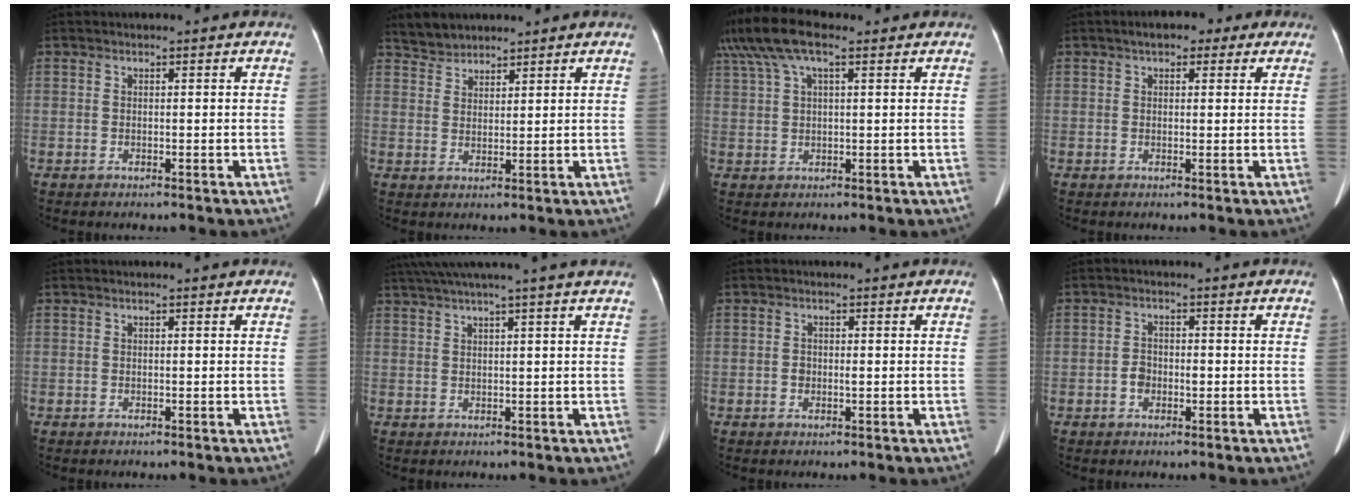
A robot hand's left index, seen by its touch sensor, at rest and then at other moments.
{"total": 3.7, "force": [3.4, 1.5, 0.2], "torque": [-0.006, 0.017, 0.064]}
{"total": 10.6, "force": [6.9, 3.5, 7.2], "torque": [-0.159, 0.052, 0.133]}
{"total": 4.8, "force": [2.8, 2.6, 2.9], "torque": [-0.035, 0.026, 0.037]}
{"total": 0.9, "force": [0.9, 0.1, 0.2], "torque": [-0.010, 0.014, 0.012]}
{"total": 10.0, "force": [8.2, -2.0, 5.2], "torque": [-0.084, 0.026, 0.112]}
{"total": 0.9, "force": [0.0, 0.6, 0.7], "torque": [-0.013, 0.001, -0.001]}
{"total": 2.2, "force": [-0.6, 1.6, 1.3], "torque": [-0.026, 0.009, -0.012]}